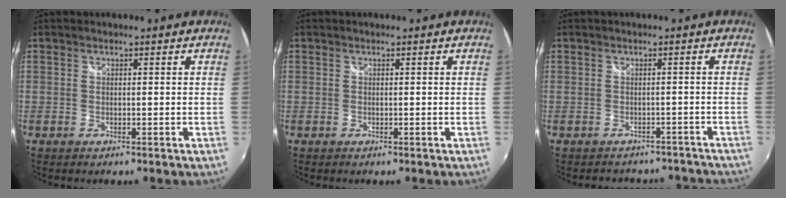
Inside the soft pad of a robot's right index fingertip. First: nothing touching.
{"total": 0.0}
{"total": 8.5, "force": [-7.3, 4.2, 1.6], "torque": [-0.022, 0.020, -0.081]}